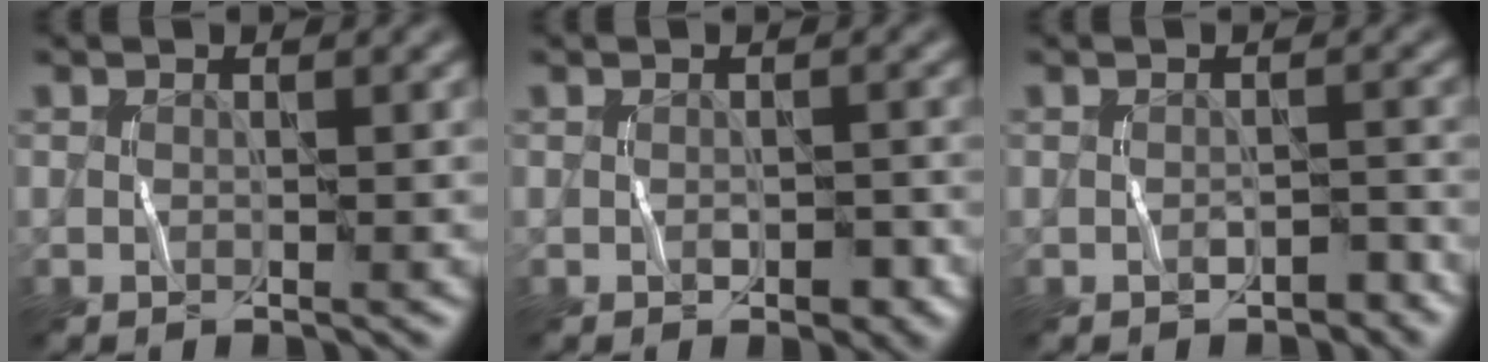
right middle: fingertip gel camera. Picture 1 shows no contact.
{"total": 1.7, "force": [-0.6, 1.0, 1.3], "torque": [-0.020, -0.002, -0.007]}
{"total": 1.3, "force": [-0.9, 0.7, 0.7], "torque": [-0.013, 0.002, -0.012]}